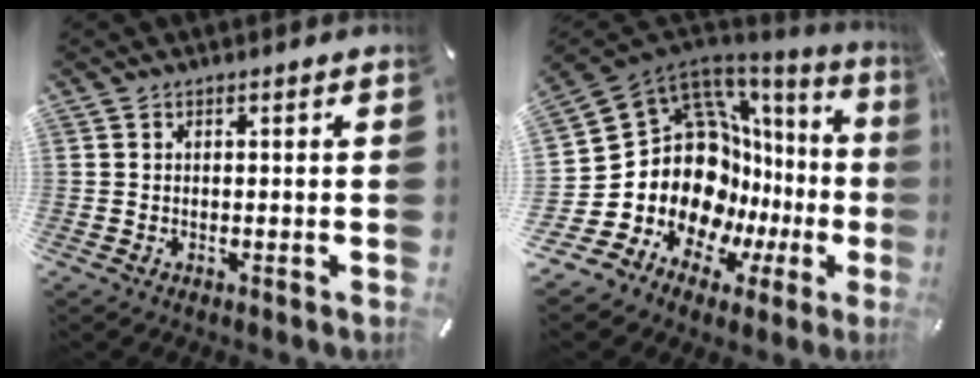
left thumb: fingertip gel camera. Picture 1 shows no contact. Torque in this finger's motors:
{"motor_torque": [0.38, 3.54, 1.45, 1.33, 0.05]}